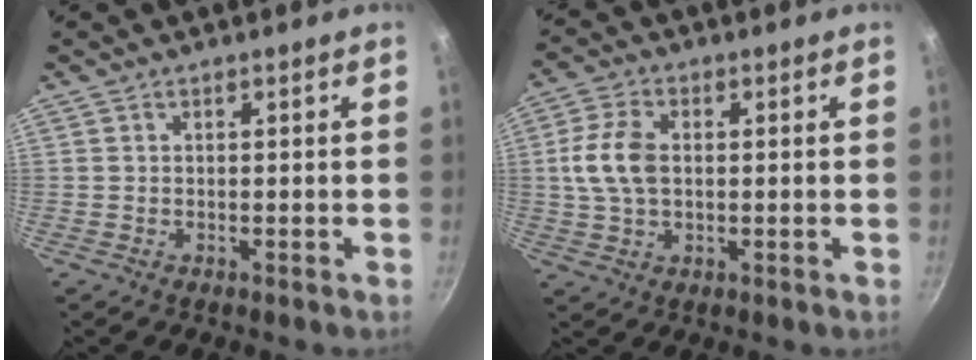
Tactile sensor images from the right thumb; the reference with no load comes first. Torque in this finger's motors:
{"motor_torque": [2.49, 2.53, 0.54, -0.38, 0.27]}